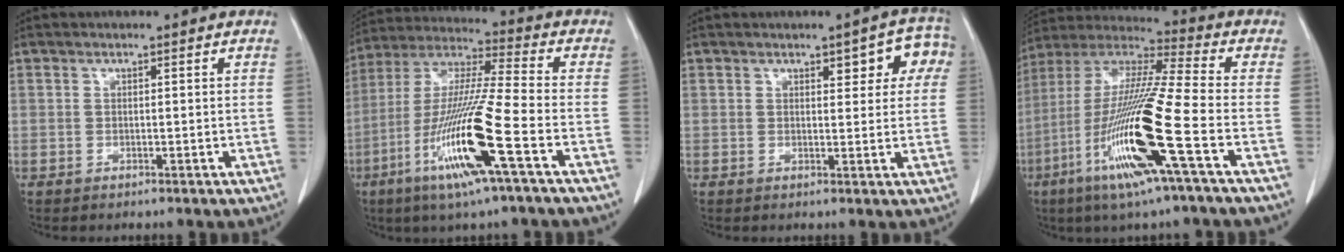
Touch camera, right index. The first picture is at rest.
{"total": 17.0, "force": [-6.8, -0.5, 15.6], "torque": [-0.324, -0.023, -0.133]}
{"total": 5.7, "force": [2.2, 2.3, 4.7], "torque": [-0.043, 0.018, 0.022]}
{"total": 19.8, "force": [-7.2, -0.4, 18.5], "torque": [-0.396, -0.032, -0.147]}